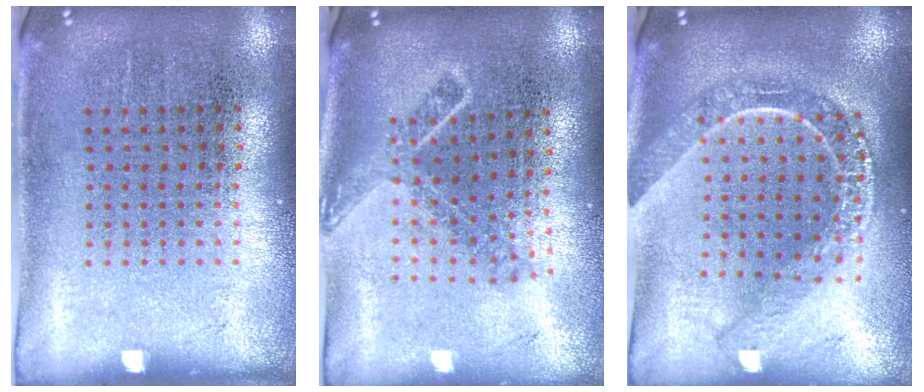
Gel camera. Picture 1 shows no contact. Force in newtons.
{"total": 1.7, "press": 1.2, "slide": 1.1}
{"total": 2.1, "press": 1.8, "slide": 1.1}